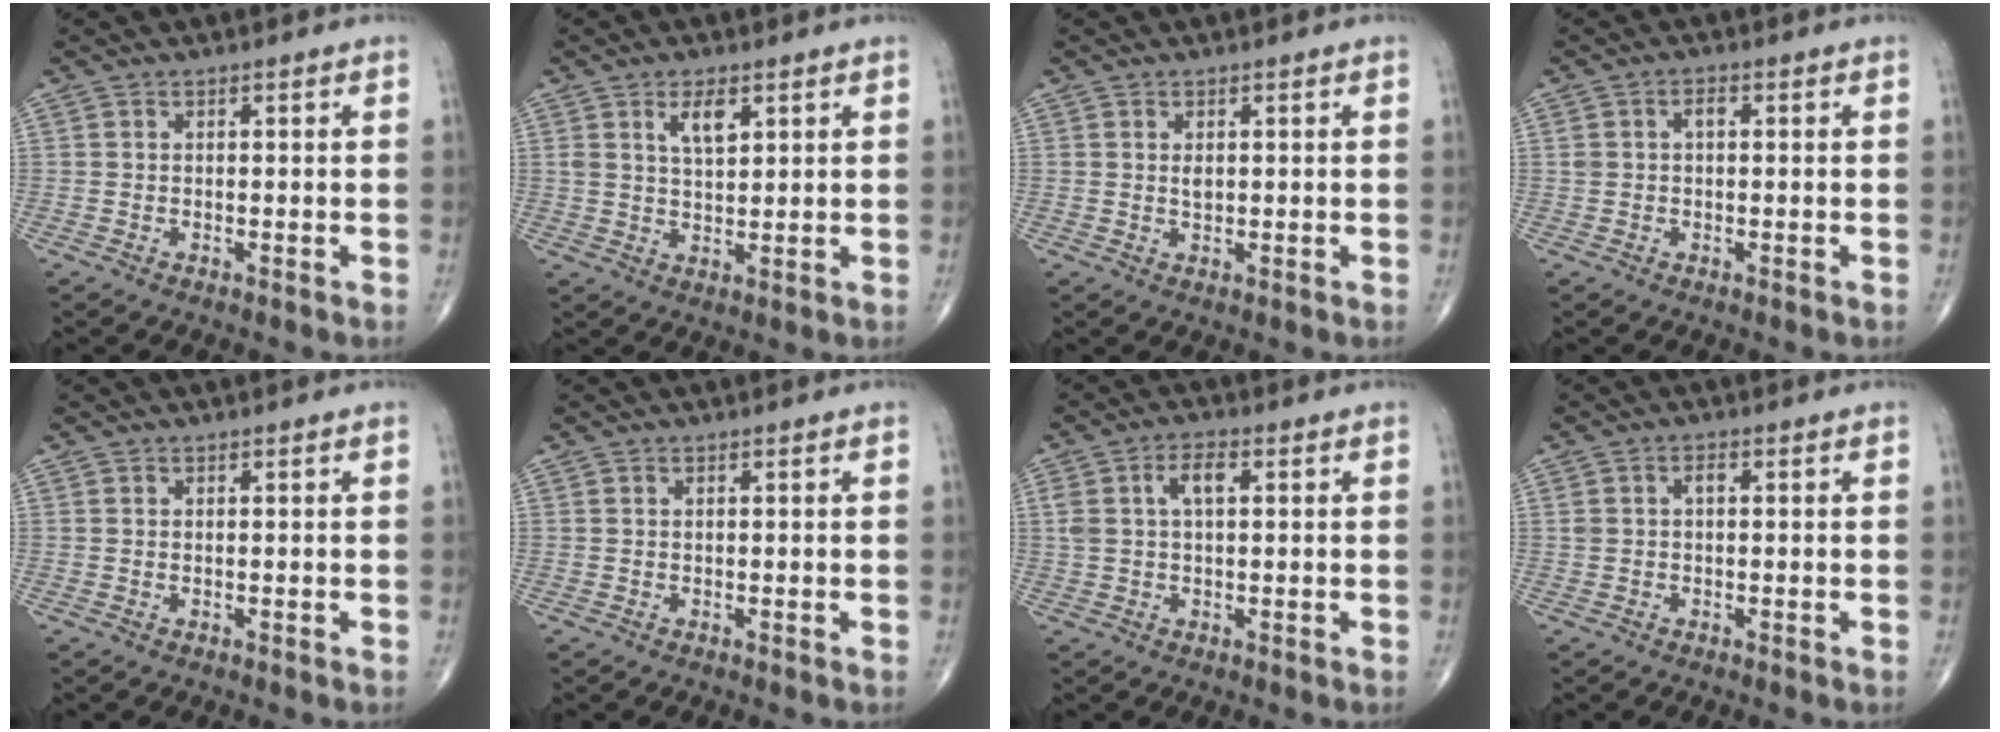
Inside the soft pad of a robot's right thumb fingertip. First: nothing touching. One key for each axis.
{"total": 5.0, "fx": 2.4, "fy": 2.2, "fz": 3.8, "tx": -0.060, "ty": -0.016, "tz": 0.045}
{"total": 1.5, "fx": 0.4, "fy": 0.9, "fz": 1.2, "tx": -0.019, "ty": -0.003, "tz": 0.009}
{"total": 2.5, "fx": 0.4, "fy": 1.5, "fz": 1.9, "tx": -0.037, "ty": 0.011, "tz": 0.009}
{"total": 0.0}
{"total": 0.0}
{"total": 5.2, "fx": 1.5, "fy": 2.5, "fz": 4.3, "tx": -0.090, "ty": 0.014, "tz": 0.029}
{"total": 2.1, "fx": 0.4, "fy": 1.2, "fz": 1.6, "tx": -0.034, "ty": 0.009, "tz": 0.008}